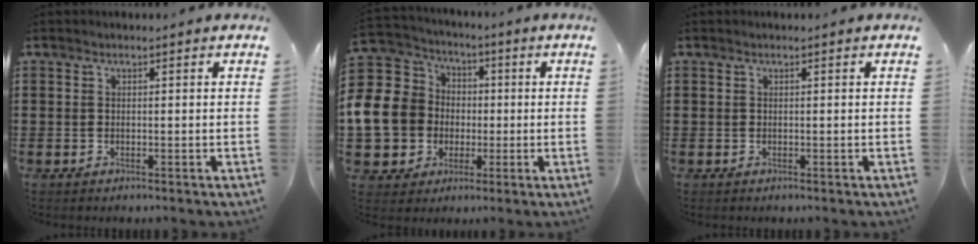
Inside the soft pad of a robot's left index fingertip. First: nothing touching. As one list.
[{"total": 12.5, "force": [-1.7, 11.6, 4.3], "torque": [-0.153, 0.018, -0.031]}, {"total": 0.0}]